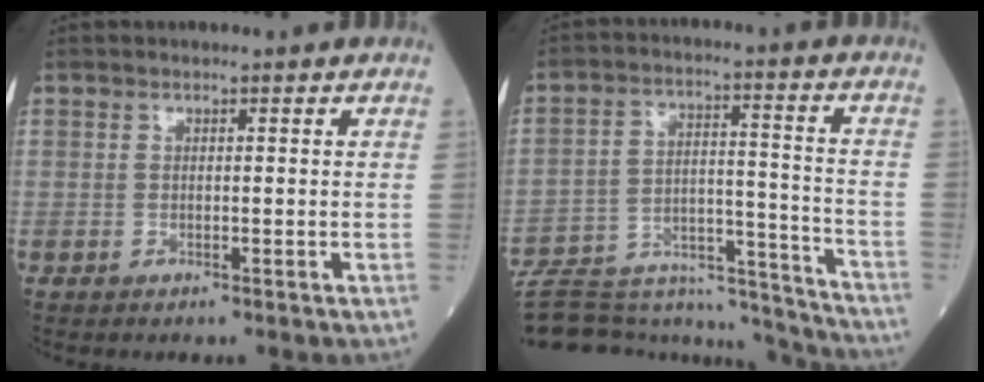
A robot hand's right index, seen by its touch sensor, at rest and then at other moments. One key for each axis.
{"total": 24.0, "fx": -22.5, "fy": 4.7, "fz": 7.0, "tx": -0.123, "ty": 0.016, "tz": -0.330}